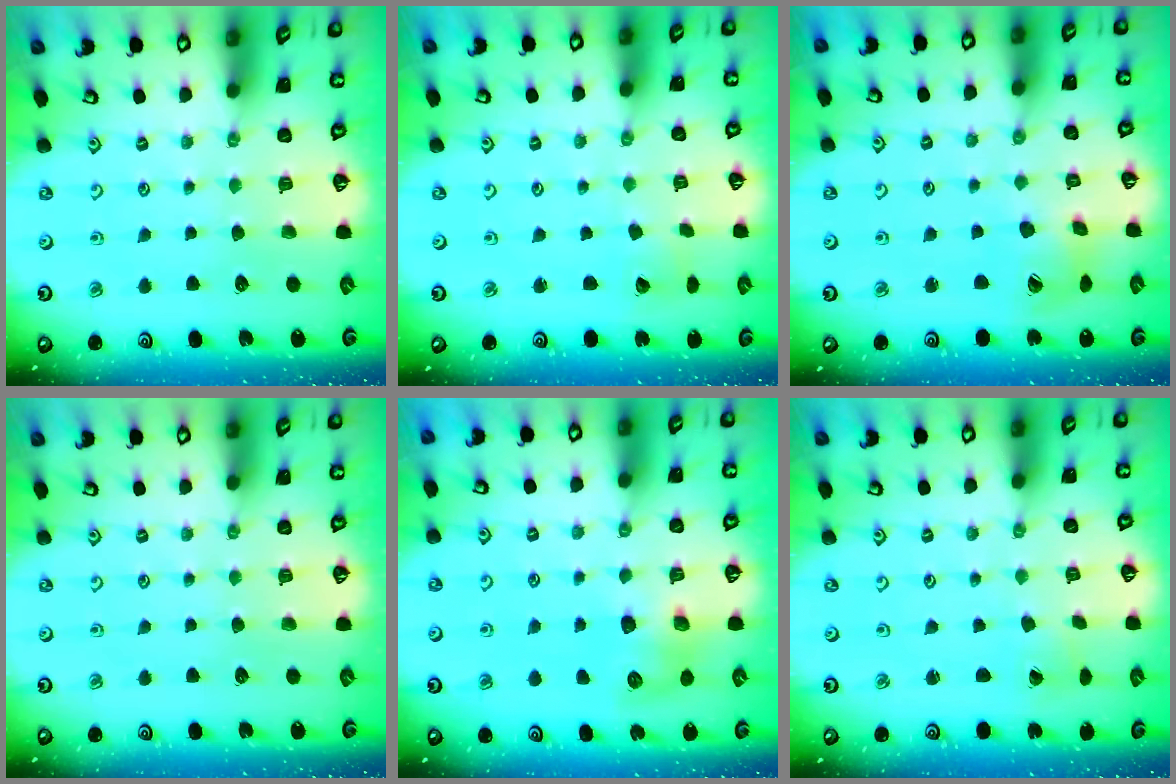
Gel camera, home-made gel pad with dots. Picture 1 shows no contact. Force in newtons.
{"total": 3.4, "press": 3.3, "slide": 0.3}
{"total": 8.8, "press": 8.7, "slide": 1.2}
{"total": 0.0}
{"total": 8.0, "press": 8.0, "slide": 0.0}
{"total": 0.7, "press": 0.7, "slide": 0.0}